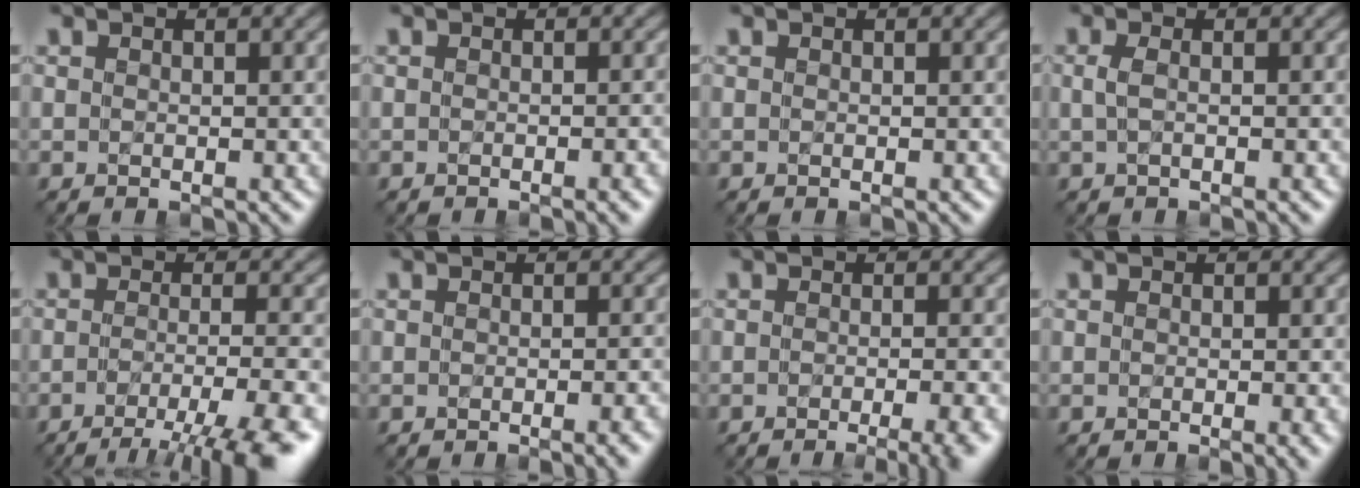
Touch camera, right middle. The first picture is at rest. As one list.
[{"total": 2.3, "force": [-0.6, 0.7, 2.1], "torque": [-0.009, 0.004, -0.004]}, {"total": 0.0}, {"total": 1.0, "force": [-0.2, 0.3, 1.0], "torque": [-0.023, 0.004, -0.001]}, {"total": 7.6, "force": [-4.5, 1.4, 5.9], "torque": [-0.082, -0.012, -0.066]}, {"total": 3.0, "force": [-1.0, 0.9, 2.7], "torque": [-0.011, 0.002, -0.007]}, {"total": 5.2, "force": [-2.2, 1.5, 4.4], "torque": [-0.027, -0.003, -0.021]}, {"total": 1.8, "force": [-0.5, 0.5, 1.7], "torque": [-0.013, 0.002, -0.007]}]